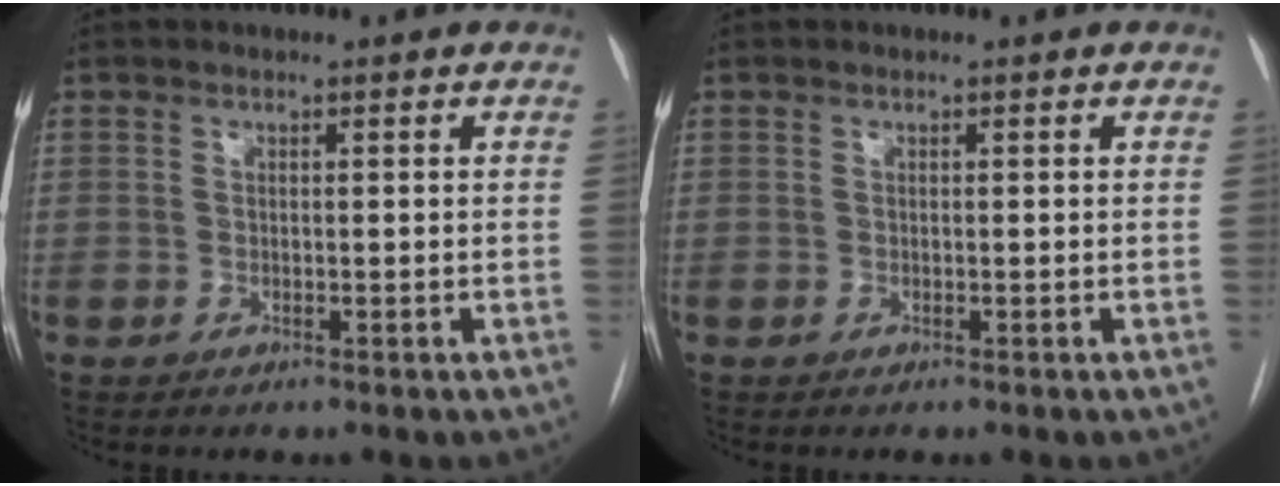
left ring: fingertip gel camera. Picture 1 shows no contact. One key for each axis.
{"total": 0.0}